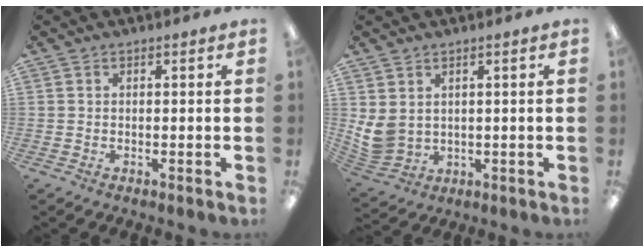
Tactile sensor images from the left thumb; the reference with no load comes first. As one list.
[{"total": 5.9, "force": [2.2, 4.7, 2.9], "torque": [-0.072, -0.016, 0.042]}]